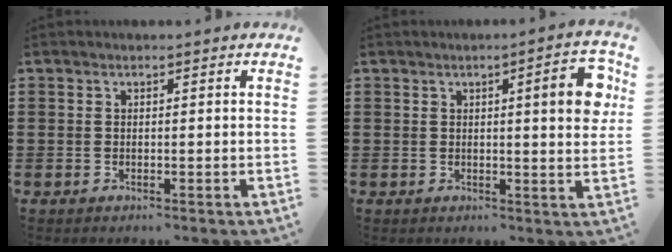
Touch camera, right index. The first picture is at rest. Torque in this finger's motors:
{"motor_torque": [1.08, 0.12, 0.30, 0.09]}